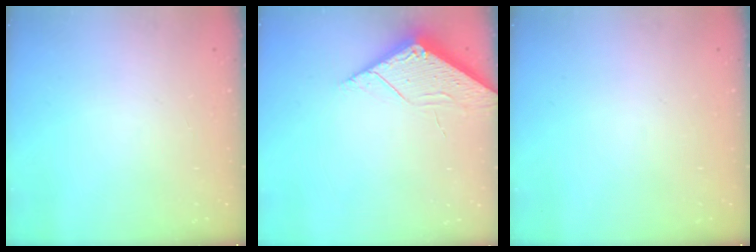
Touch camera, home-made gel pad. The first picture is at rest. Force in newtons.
{"total": 4.0, "press": 3.9, "slide": 0.4}
{"total": 0.0}